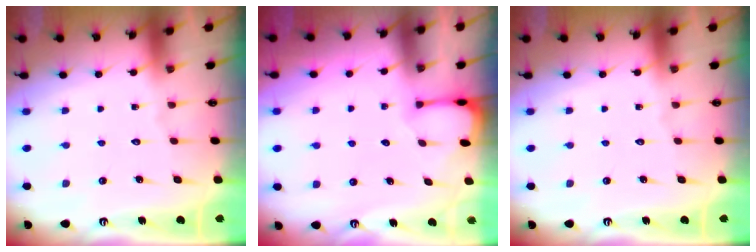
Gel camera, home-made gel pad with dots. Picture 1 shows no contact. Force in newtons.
{"total": 1.3, "press": 1.2, "slide": 0.2}
{"total": 0.0}